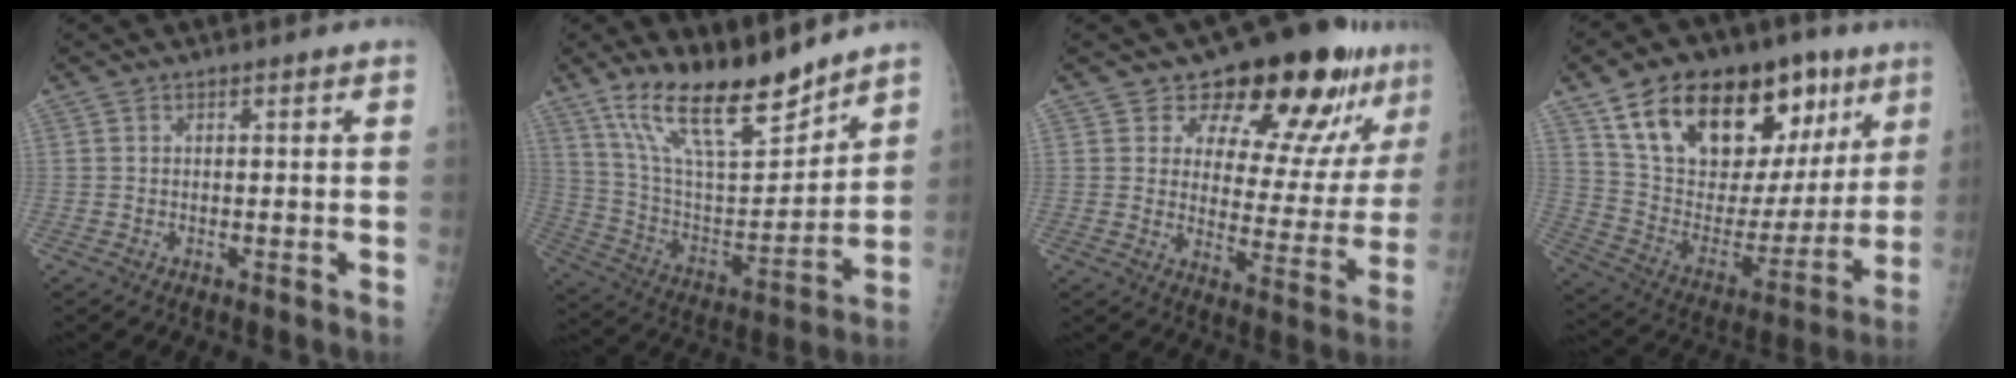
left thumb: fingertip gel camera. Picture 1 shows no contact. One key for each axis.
{"total": 18.8, "fx": 14.7, "fy": 5.4, "fz": 10.4, "tx": -0.144, "ty": -0.087, "tz": 0.270}
{"total": 18.6, "fx": 12.7, "fy": 8.2, "fz": 10.9, "tx": -0.095, "ty": -0.077, "tz": 0.165}
{"total": 28.8, "fx": 14.9, "fy": 15.4, "fz": 19.2, "tx": -0.260, "ty": -0.006, "tz": 0.251}